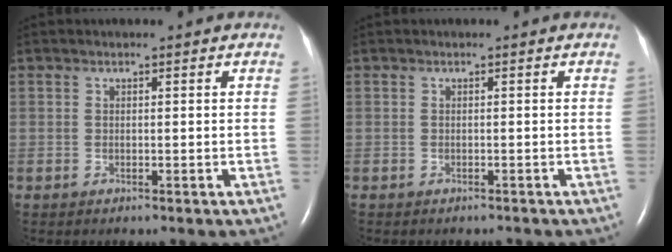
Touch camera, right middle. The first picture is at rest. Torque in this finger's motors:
{"motor_torque": [-0.03, 0.03, -0.01, -0.01]}